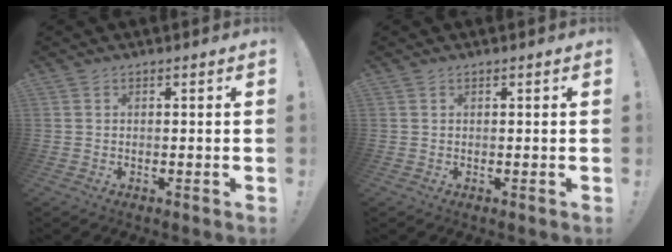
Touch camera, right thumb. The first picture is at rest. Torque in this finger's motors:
{"motor_torque": [-0.19, -0.02, 0.08, -0.12, 0.04]}